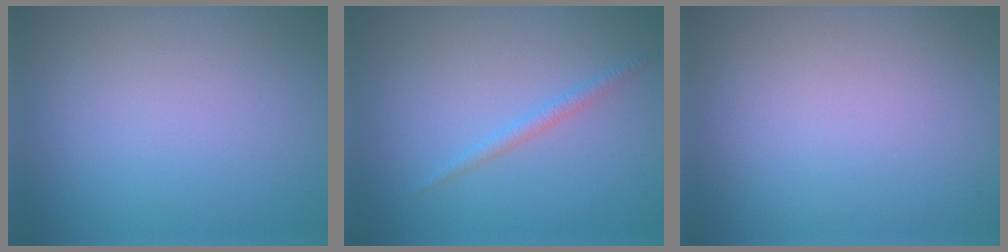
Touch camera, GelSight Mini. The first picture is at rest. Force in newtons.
{"total": 1.2, "press": 1.2, "slide": 0.1}
{"total": 0.0}